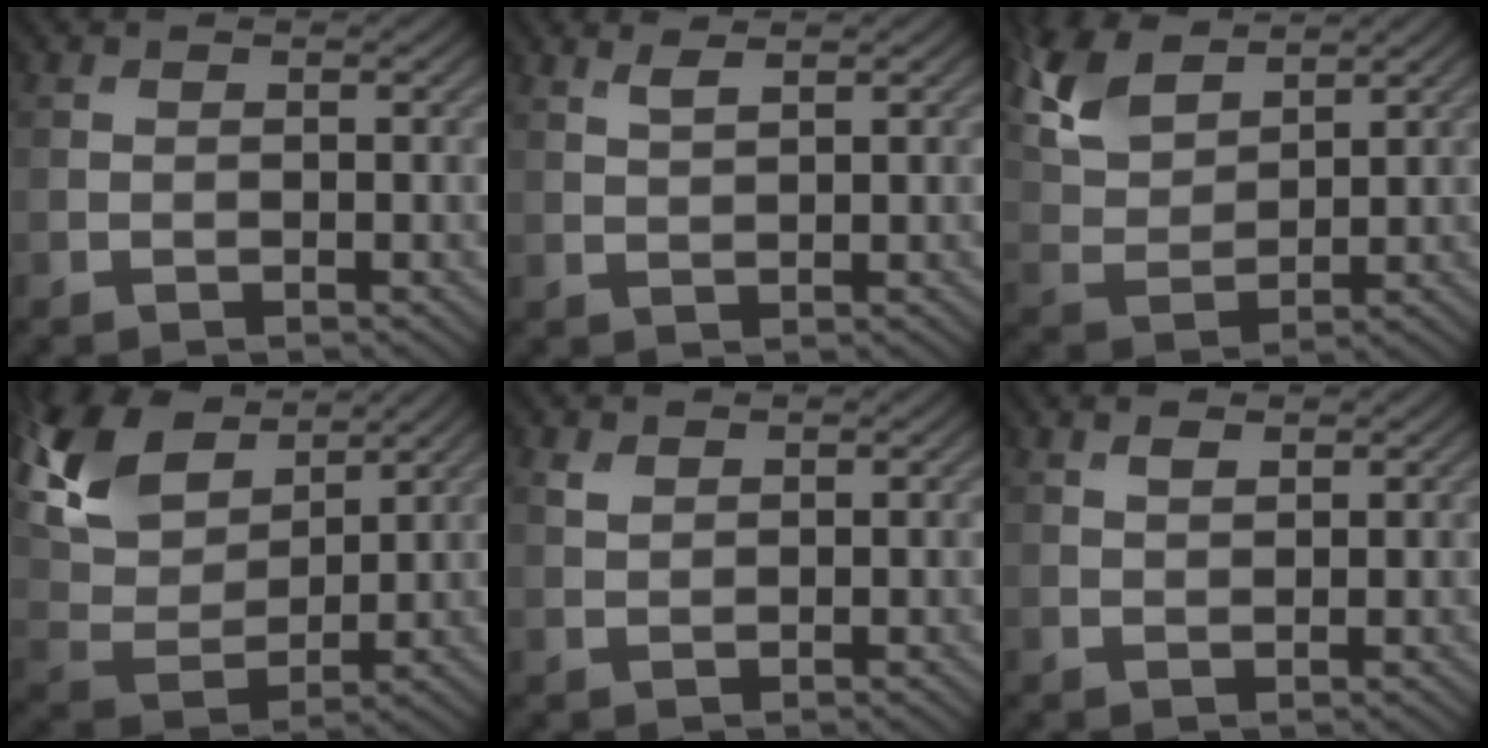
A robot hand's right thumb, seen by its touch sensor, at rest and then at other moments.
{"total": 1.7, "force": [1.3, 0.3, 1.0], "torque": [-0.027, 0.001, 0.029]}
{"total": 8.5, "force": [5.8, 4.0, 4.8], "torque": [-0.133, 0.010, 0.125]}
{"total": 12.9, "force": [8.3, 6.4, 7.5], "torque": [-0.212, 0.030, 0.157]}
{"total": 1.2, "force": [0.9, 0.6, 0.6], "torque": [-0.018, -0.001, 0.020]}
{"total": 1.4, "force": [1.0, 0.5, 0.8], "torque": [-0.021, 0.000, 0.022]}